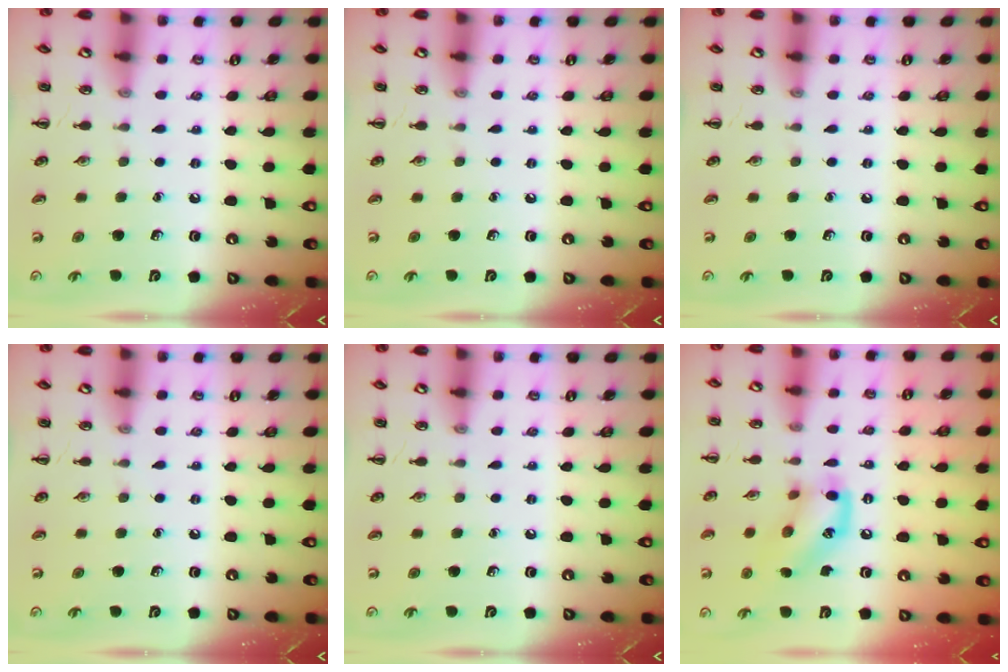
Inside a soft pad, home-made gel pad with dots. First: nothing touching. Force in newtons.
{"total": 0.0}
{"total": 0.0}
{"total": 0.0}
{"total": 0.0}
{"total": 12.3, "press": 12.3, "slide": 0.8}